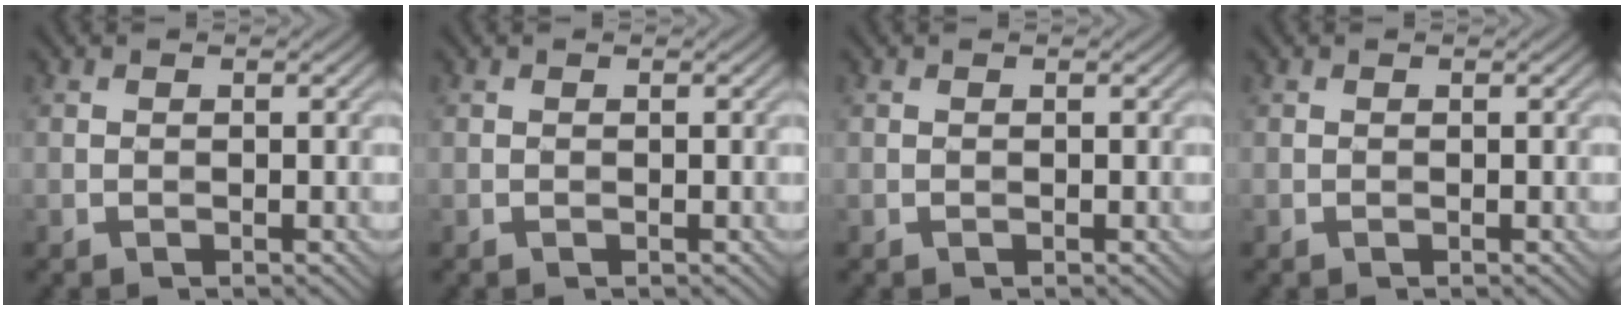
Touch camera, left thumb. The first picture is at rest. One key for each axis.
{"total": 0.0}
{"total": 0.0}
{"total": 0.0}